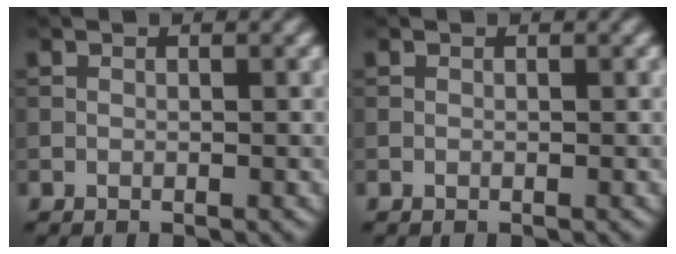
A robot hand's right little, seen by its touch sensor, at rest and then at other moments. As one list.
[{"total": 0.0}]